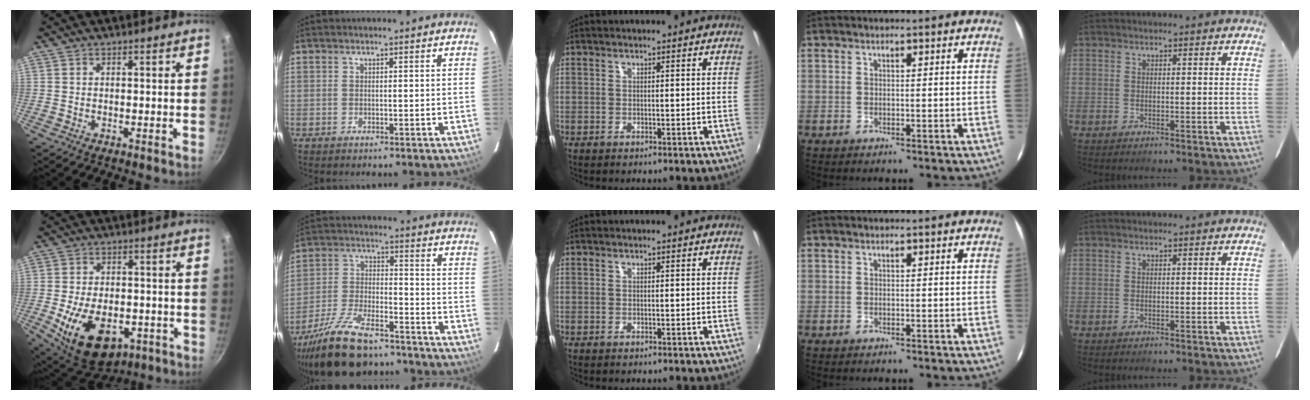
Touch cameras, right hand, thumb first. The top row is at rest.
{"thumb": {"total": 16.8, "force": [-5.6, 10.4, 12.0], "torque": [-0.178, 0.002, -0.074]}, "index": {"total": 19.2, "force": [-15.5, 6.8, 9.1], "torque": [-0.191, -0.015, -0.254]}}